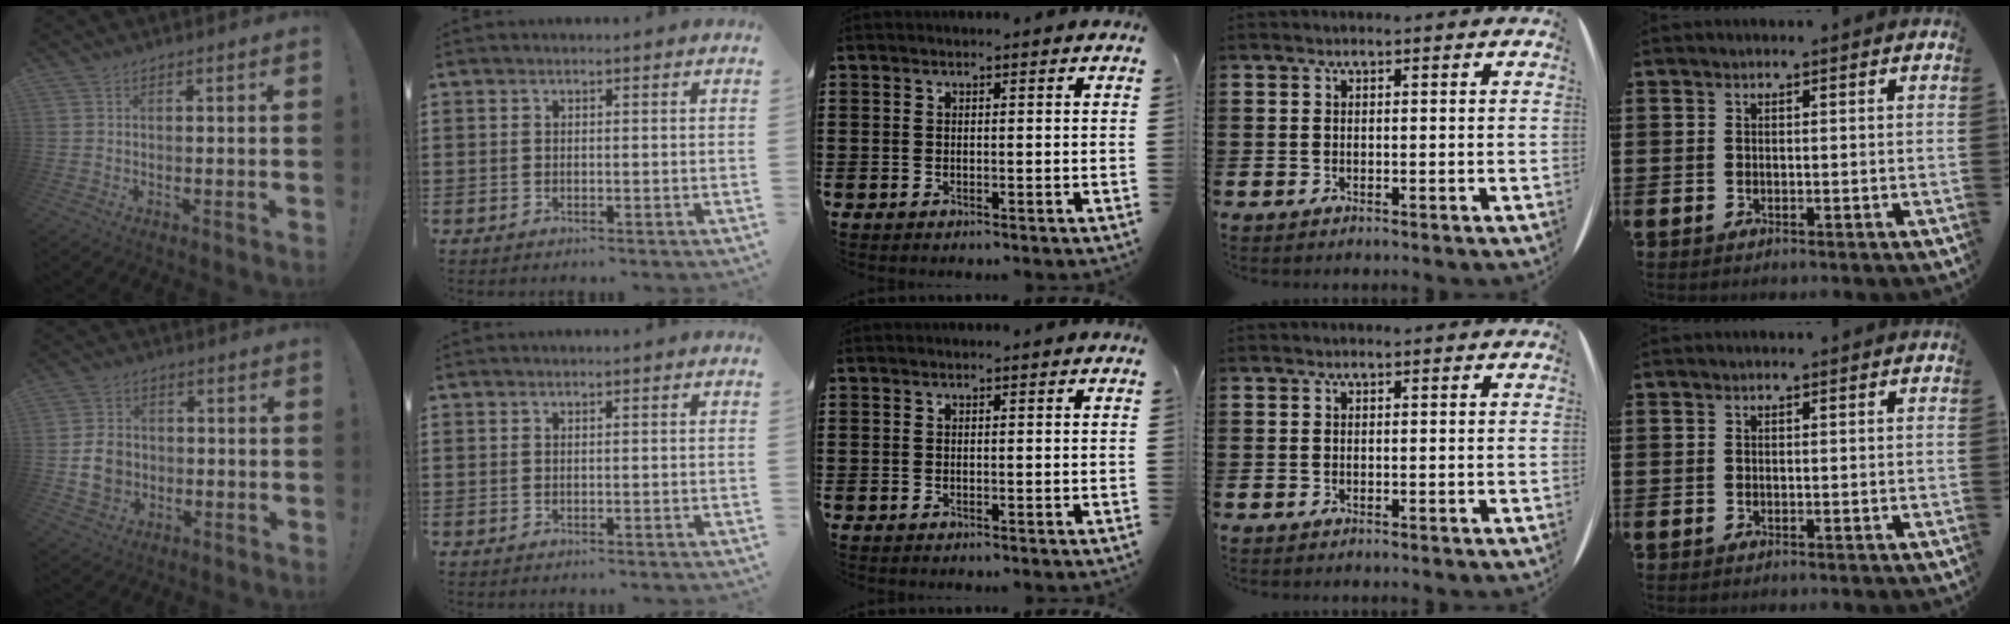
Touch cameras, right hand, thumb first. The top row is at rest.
{"thumb": {"total": 8.1, "force": [-1.2, 7.1, 3.8], "torque": [-0.070, 0.015, -0.017]}}